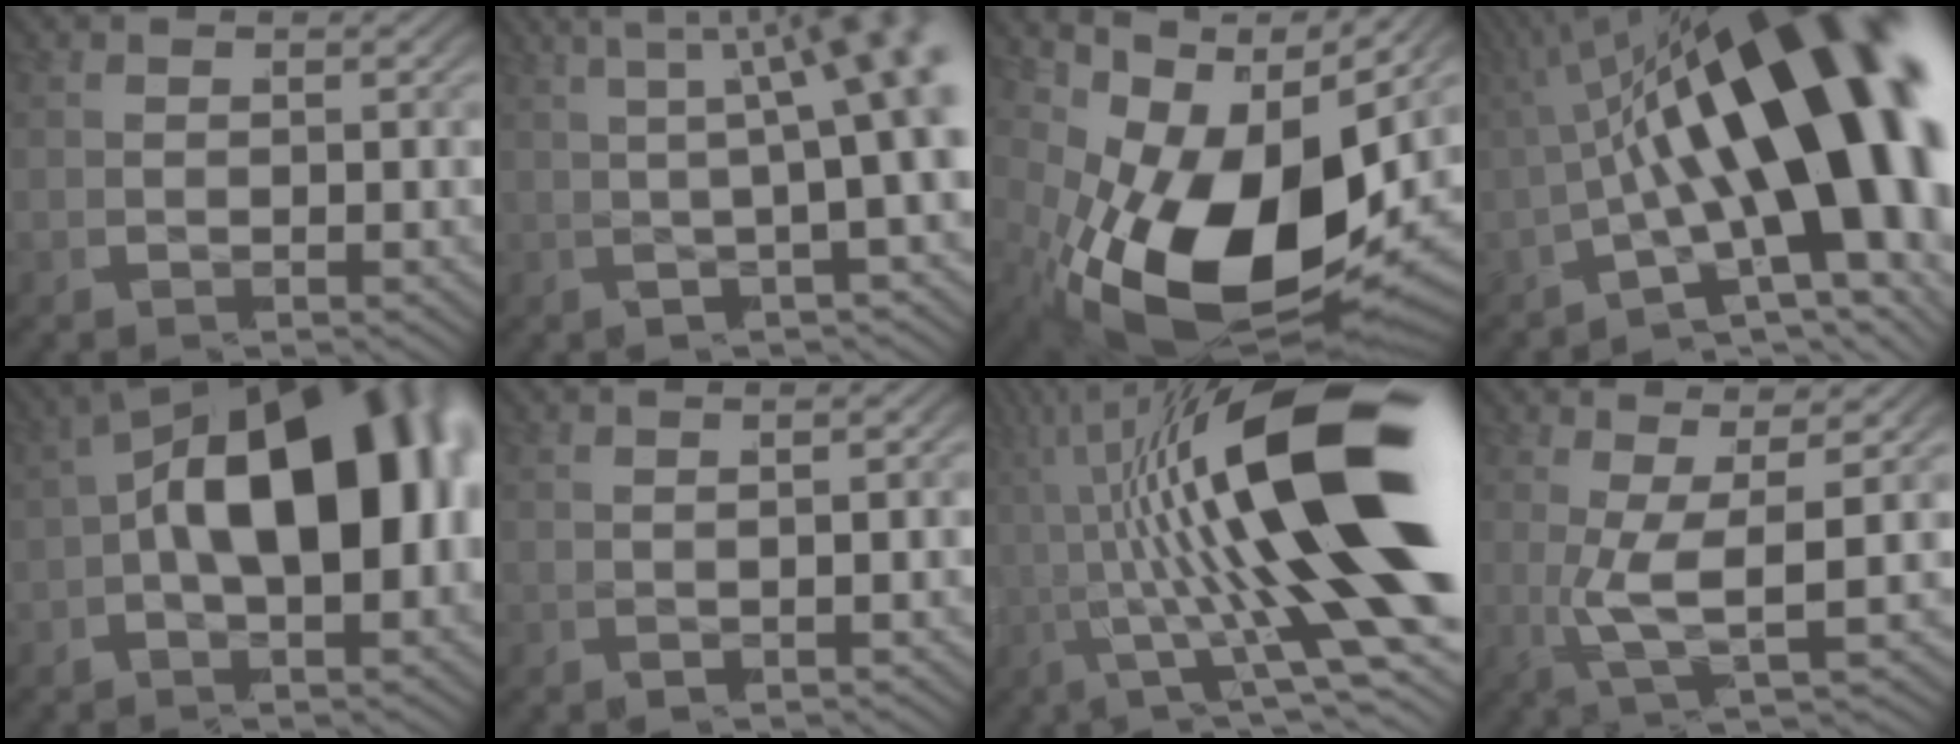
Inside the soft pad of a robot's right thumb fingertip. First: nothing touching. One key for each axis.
{"total": 7.2, "fx": 1.8, "fy": 3.0, "fz": 6.3, "tx": -0.078, "ty": 0.007, "tz": 0.017}
{"total": 17.7, "fx": -1.5, "fy": 10.7, "fz": 14.0, "tx": -0.277, "ty": -0.068, "tz": 0.005}
{"total": 19.4, "fx": -1.3, "fy": 9.9, "fz": 16.7, "tx": -0.260, "ty": -0.049, "tz": -0.005}
{"total": 15.9, "fx": 0.8, "fy": 9.2, "fz": 12.9, "tx": -0.196, "ty": -0.011, "tz": 0.006}
{"total": 3.0, "fx": 0.1, "fy": 1.6, "fz": 2.6, "tx": -0.036, "ty": 0.005, "tz": -0.003}
{"total": 14.4, "fx": 0.8, "fy": 5.2, "fz": 13.4, "tx": -0.222, "ty": -0.015, "tz": 0.009}
{"total": 5.6, "fx": 1.1, "fy": 1.4, "fz": 5.3, "tx": -0.103, "ty": -0.003, "tz": 0.013}